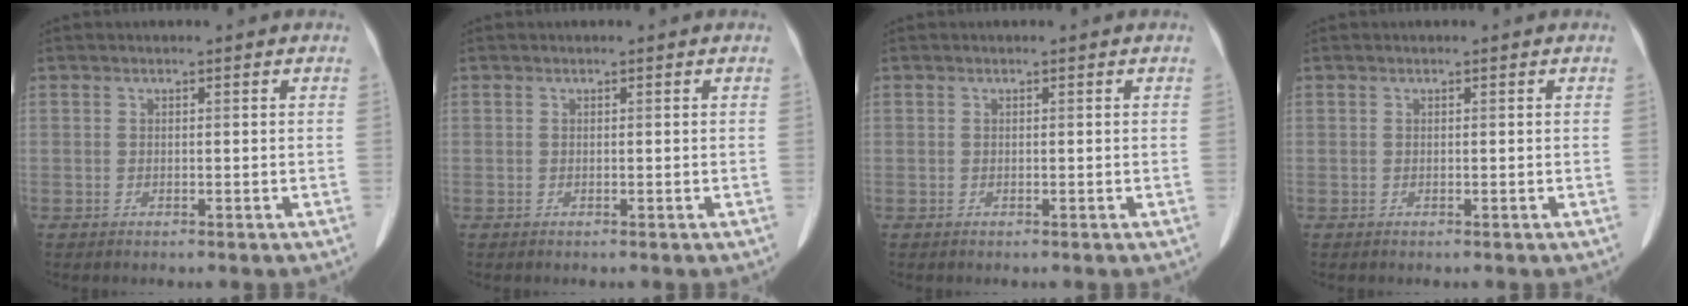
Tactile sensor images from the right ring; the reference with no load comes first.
{"total": 0.0}
{"total": 0.0}
{"total": 0.0}